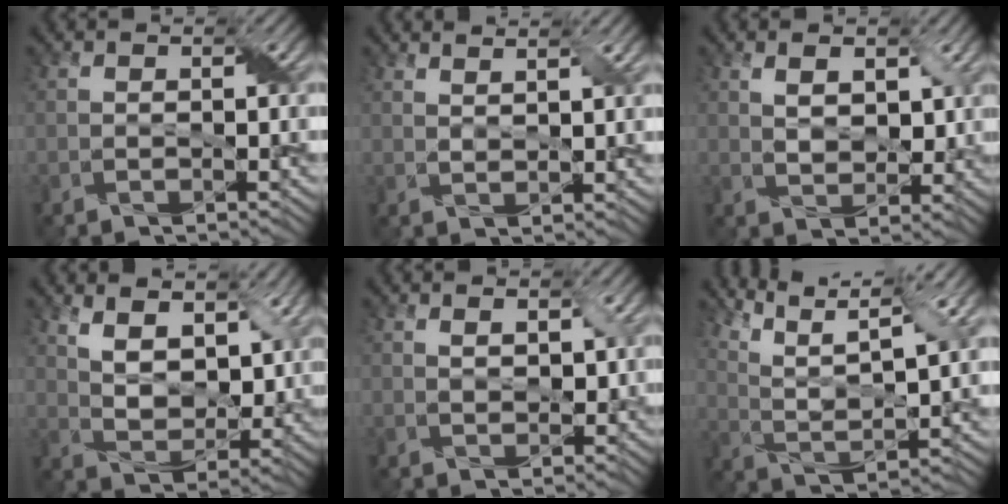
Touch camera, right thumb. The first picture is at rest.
{"total": 3.0, "force": [2.3, 0.5, 1.8], "torque": [-0.024, -0.006, 0.040]}
{"total": 4.6, "force": [2.1, 2.7, 3.1], "torque": [-0.063, -0.009, 0.038]}
{"total": 8.9, "force": [4.6, 4.9, 5.8], "torque": [-0.128, -0.007, 0.082]}
{"total": 2.4, "force": [1.1, 1.3, 1.8], "torque": [-0.033, -0.004, 0.024]}
{"total": 12.4, "force": [8.7, 3.0, 8.3], "torque": [-0.183, 0.000, 0.145]}